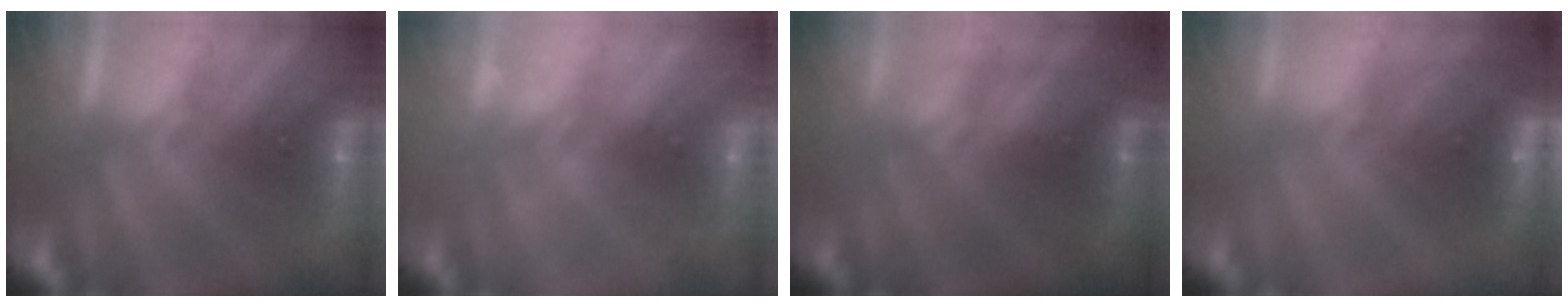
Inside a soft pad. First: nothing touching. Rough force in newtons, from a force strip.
{"total": 2.1}
{"total": 2.9}
{"total": 2.9}